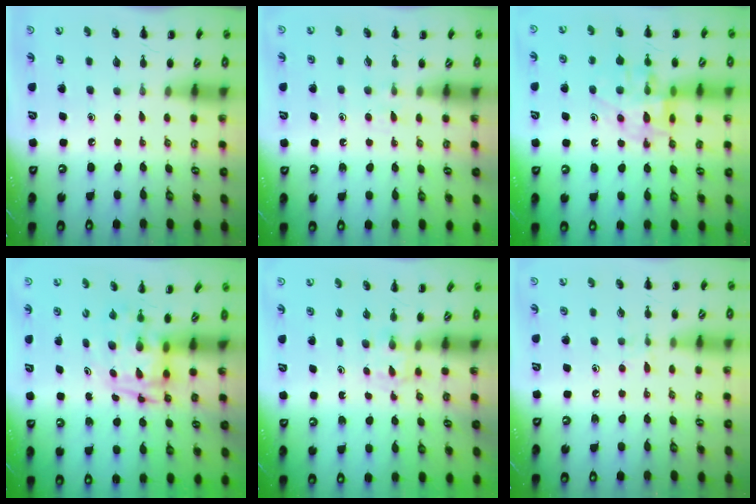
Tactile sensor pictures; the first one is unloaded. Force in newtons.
{"total": 3.1, "press": 2.8, "slide": 1.3}
{"total": 13.2, "press": 12.9, "slide": 2.9}
{"total": 3.4, "press": 3.3, "slide": 0.7}
{"total": 2.3, "press": 2.1, "slide": 0.9}
{"total": 5.3, "press": 4.9, "slide": 2.1}